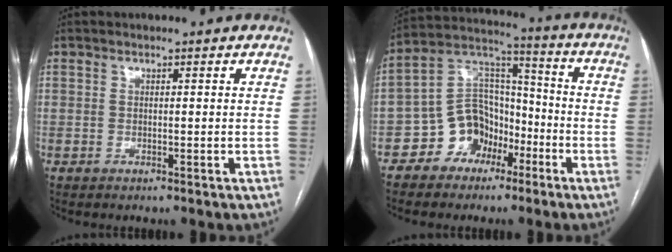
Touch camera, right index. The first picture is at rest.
{"total": 10.5, "force": [-5.4, 8.0, 3.9], "torque": [-0.082, 0.042, -0.097]}